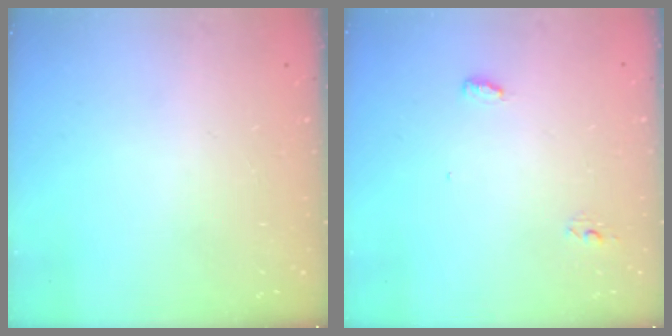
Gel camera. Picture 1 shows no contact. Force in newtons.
{"total": 4.2, "press": 4.0, "slide": 1.3}